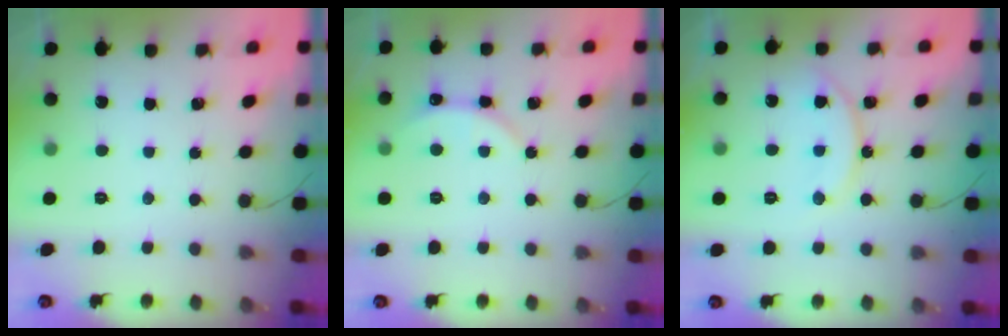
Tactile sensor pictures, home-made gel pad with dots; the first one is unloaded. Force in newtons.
{"total": 2.9, "press": 2.9, "slide": 0.3}
{"total": 12.5, "press": 12.5, "slide": 0.9}